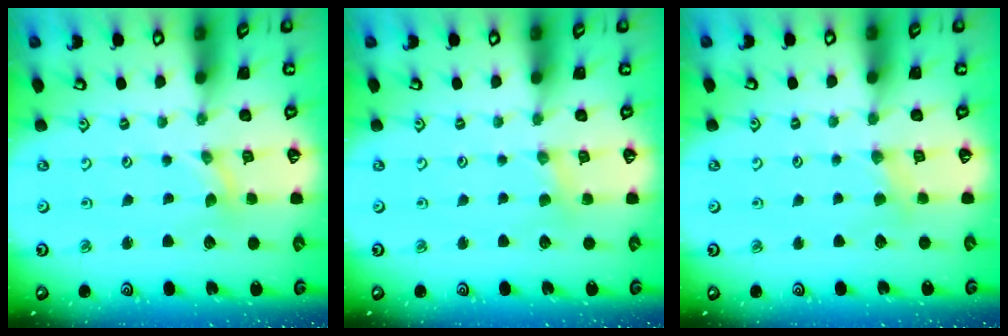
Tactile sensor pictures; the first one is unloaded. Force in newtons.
{"total": 2.3, "press": 2.3, "slide": 0.3}
{"total": 2.3, "press": 2.2, "slide": 0.4}